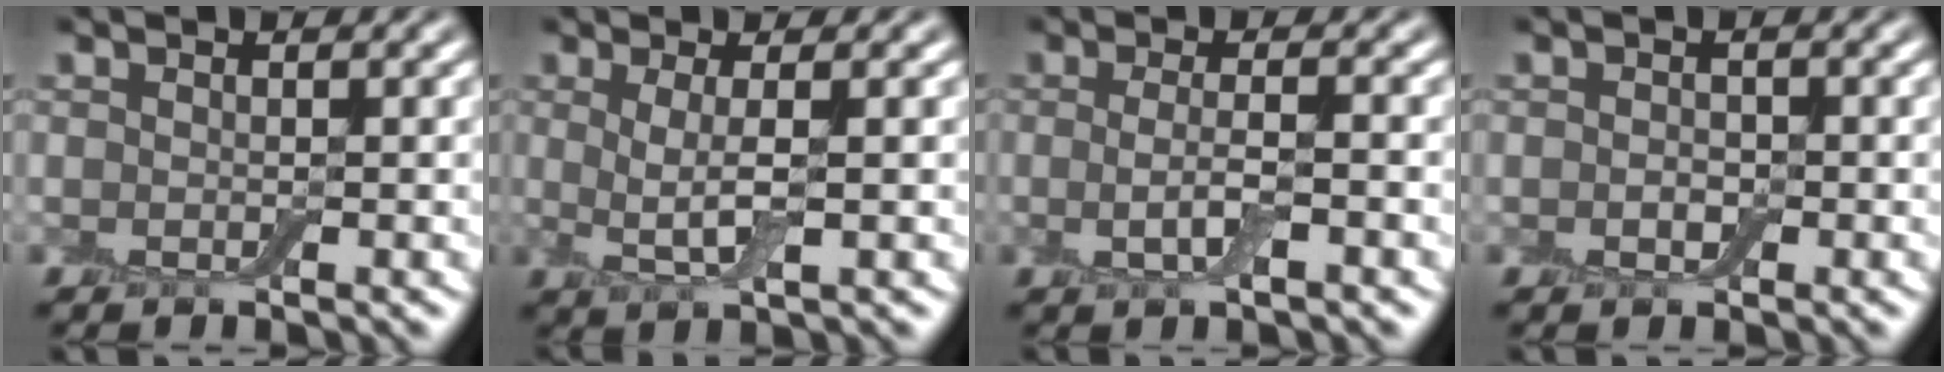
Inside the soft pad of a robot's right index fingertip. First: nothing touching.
{"total": 2.9, "force": [0.4, 0.7, 2.7], "torque": [-0.058, -0.007, 0.006]}
{"total": 2.8, "force": [-0.4, 0.7, 2.6], "torque": [-0.056, -0.010, -0.010]}
{"total": 1.1, "force": [-0.2, 0.8, 0.7], "torque": [-0.013, -0.002, -0.007]}